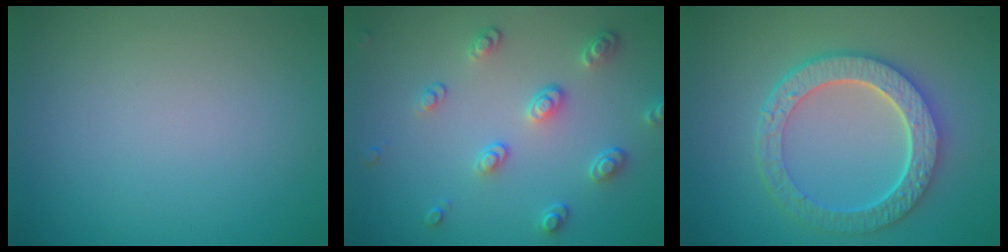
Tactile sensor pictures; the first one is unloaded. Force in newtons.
{"total": 3.3, "press": 2.8, "slide": 1.7}
{"total": 6.3, "press": 5.0, "slide": 3.7}